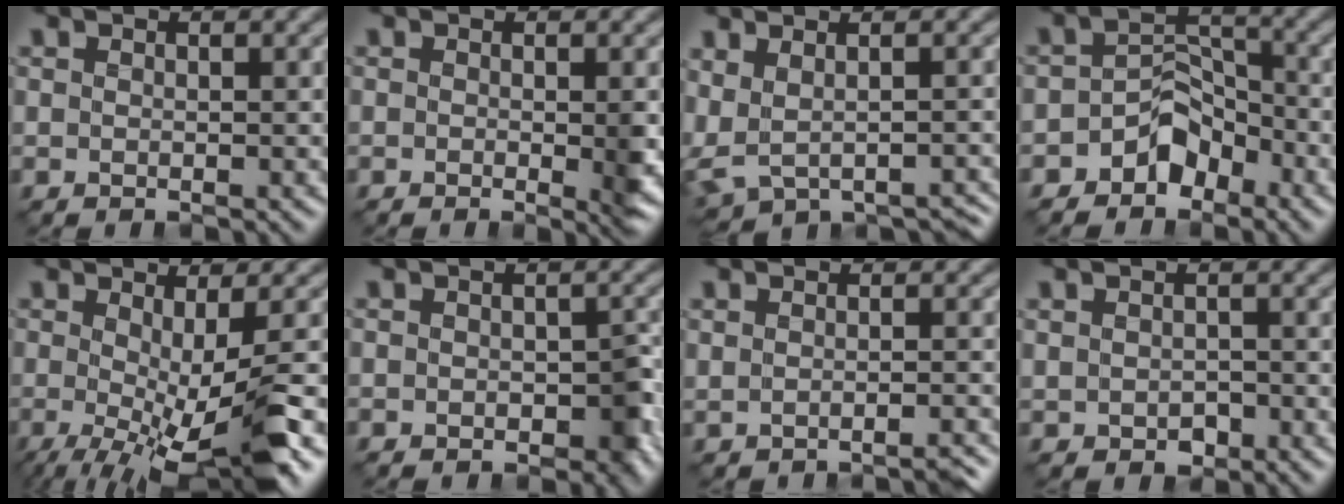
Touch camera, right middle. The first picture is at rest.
{"total": 1.4, "force": [-0.3, 0.4, 1.3], "torque": [-0.022, -0.005, -0.003]}
{"total": 6.0, "force": [-1.6, 3.8, 4.4], "torque": [-0.066, -0.014, 0.011]}
{"total": 4.8, "force": [-3.4, 2.9, 1.7], "torque": [-0.006, 0.008, -0.065]}
{"total": 8.5, "force": [-2.0, 1.9, 8.0], "torque": [-0.127, -0.008, -0.032]}
{"total": 4.2, "force": [-1.4, 2.4, 3.2], "torque": [-0.047, -0.010, -0.022]}
{"total": 1.1, "force": [-0.9, 0.3, 0.6], "torque": [-0.006, -0.005, -0.011]}
{"total": 2.1, "force": [-1.1, 1.4, 1.2], "torque": [-0.021, -0.007, -0.018]}